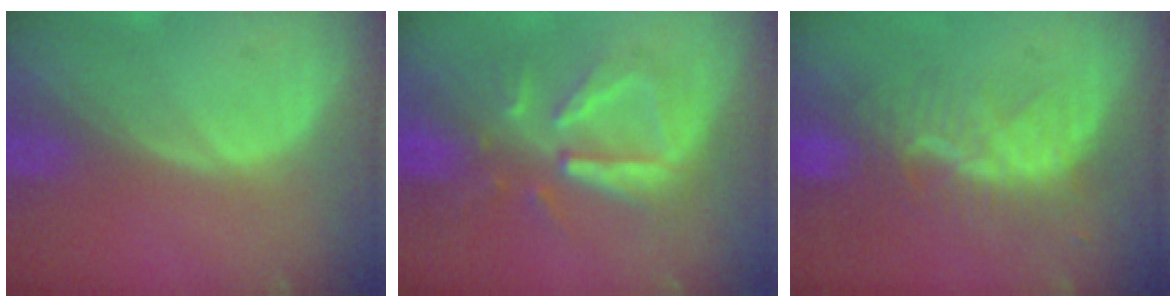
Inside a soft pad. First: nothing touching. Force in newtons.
{"total": 7.9, "press": 7.9, "slide": 0.4}
{"total": 8.3, "press": 7.3, "slide": 3.8}